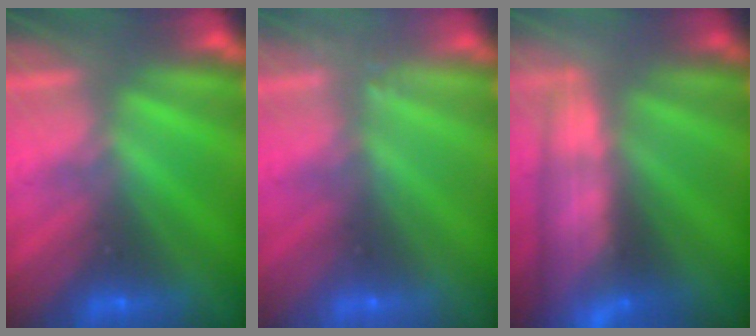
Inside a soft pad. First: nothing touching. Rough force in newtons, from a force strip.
{"total": 2.4}
{"total": 9.6}